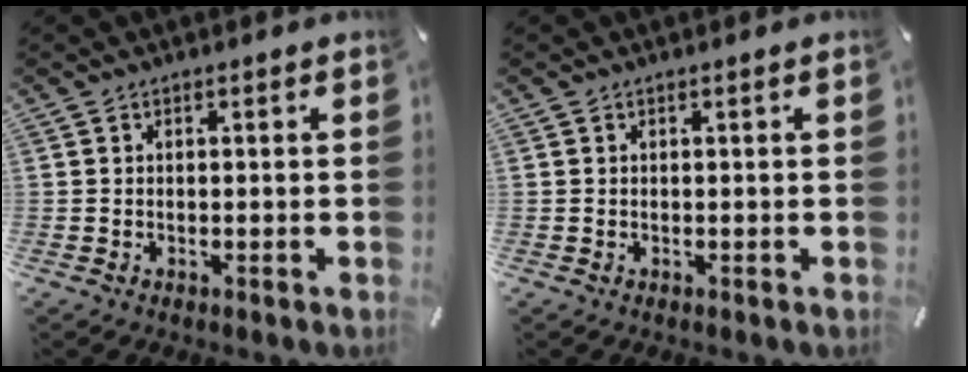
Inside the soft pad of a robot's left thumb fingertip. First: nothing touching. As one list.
[{"total": 0.0}]